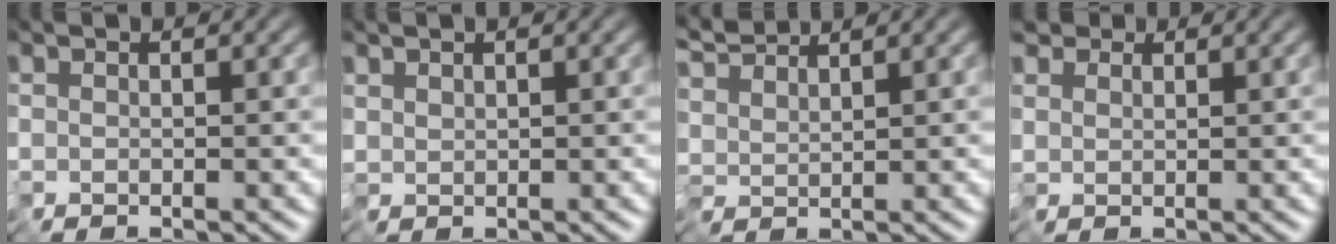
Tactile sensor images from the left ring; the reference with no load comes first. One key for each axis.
{"total": 0.9, "fx": 0.7, "fy": 0.5, "fz": -0.1, "tx": -0.001, "ty": 0.004, "tz": 0.016}
{"total": 3.4, "fx": 3.3, "fy": 0.4, "fz": 0.7, "tx": -0.027, "ty": 0.018, "tz": 0.069}
{"total": 2.8, "fx": 1.5, "fy": 2.2, "fz": 0.7, "tx": -0.021, "ty": 0.016, "tz": 0.022}